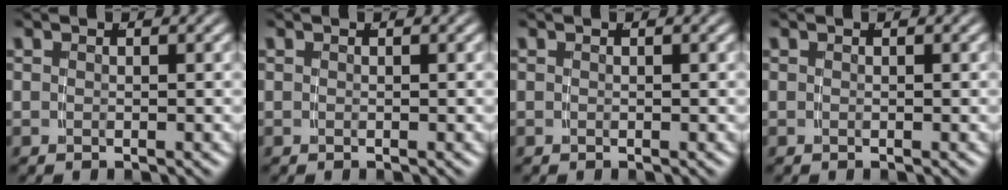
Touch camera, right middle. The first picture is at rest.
{"total": 0.0}
{"total": 0.0}
{"total": 0.0}